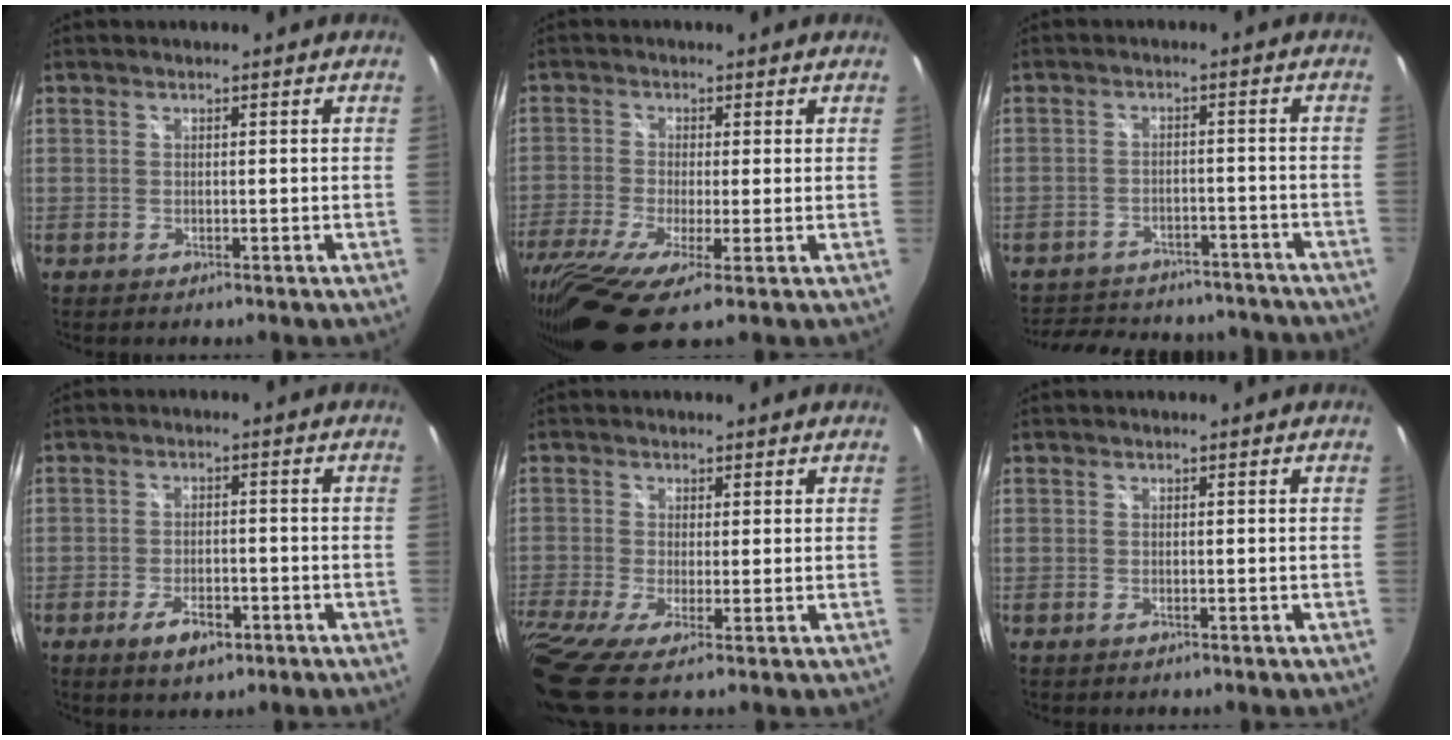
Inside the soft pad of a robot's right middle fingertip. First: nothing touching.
{"total": 13.8, "force": [-6.9, 2.8, 11.5], "torque": [-0.248, -0.064, -0.128]}
{"total": 18.9, "force": [-16.1, 7.4, 6.5], "torque": [-0.141, 0.017, -0.202]}
{"total": 5.2, "force": [-2.9, 2.4, 3.6], "torque": [-0.077, -0.003, -0.045]}
{"total": 8.5, "force": [-2.9, 1.3, 7.8], "torque": [-0.167, -0.039, -0.063]}
{"total": 0.0}